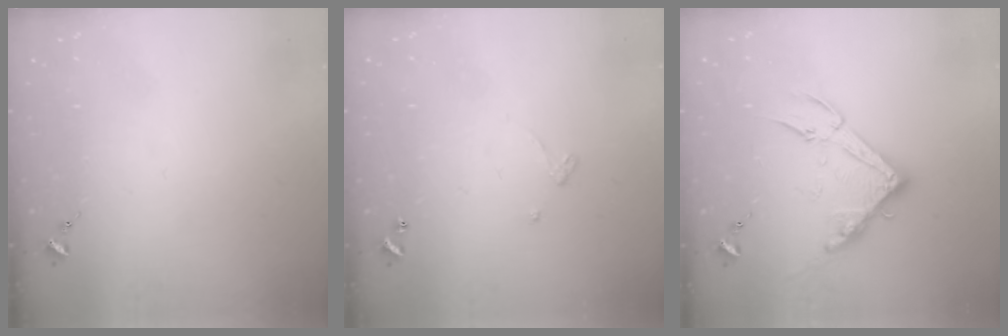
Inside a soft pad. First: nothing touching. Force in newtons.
{"total": 2.6, "press": 2.6, "slide": 0.2}
{"total": 16.1, "press": 16.1, "slide": 0.6}